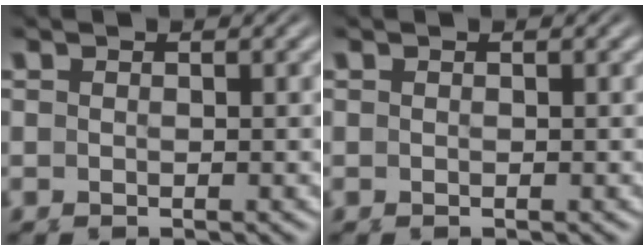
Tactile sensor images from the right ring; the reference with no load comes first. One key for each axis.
{"total": 0.0}